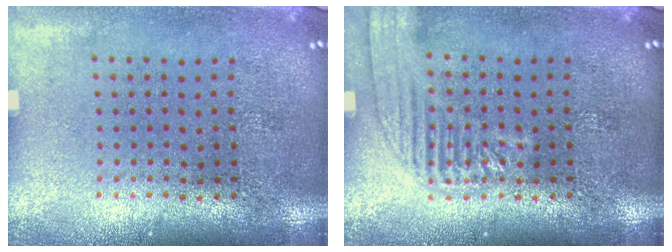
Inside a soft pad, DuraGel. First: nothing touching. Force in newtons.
{"total": 2.3, "press": 2.3, "slide": 0.4}